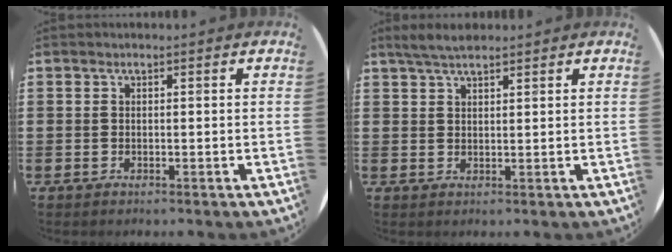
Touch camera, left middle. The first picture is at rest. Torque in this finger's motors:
{"motor_torque": [0.63, -0.53, 0.08, 0.02]}